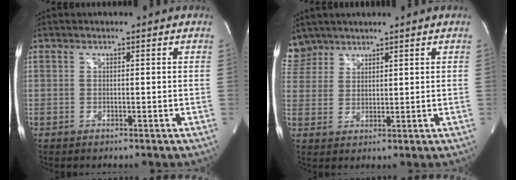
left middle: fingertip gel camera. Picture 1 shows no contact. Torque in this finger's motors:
{"motor_torque": [0.49, -0.47, 0.07, -0.01]}